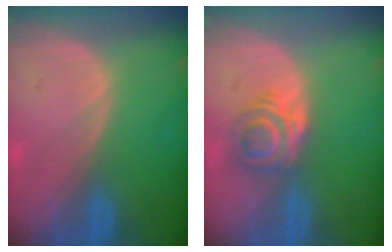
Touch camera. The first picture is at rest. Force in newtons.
{"total": 6.0, "press": 5.0, "slide": 3.3}